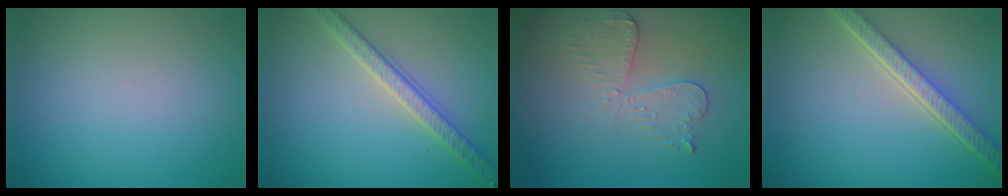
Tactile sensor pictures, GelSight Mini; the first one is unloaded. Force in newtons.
{"total": 3.1, "press": 2.9, "slide": 1.1}
{"total": 3.0, "press": 2.7, "slide": 1.2}
{"total": 4.6, "press": 3.5, "slide": 2.9}